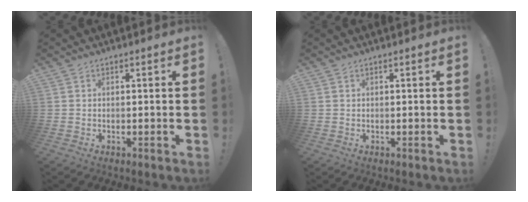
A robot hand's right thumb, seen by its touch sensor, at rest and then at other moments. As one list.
[{"total": 0.0}]